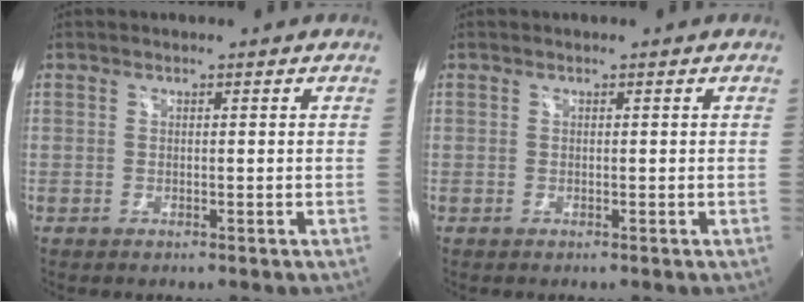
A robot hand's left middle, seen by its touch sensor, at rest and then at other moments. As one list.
[{"total": 0.0}]